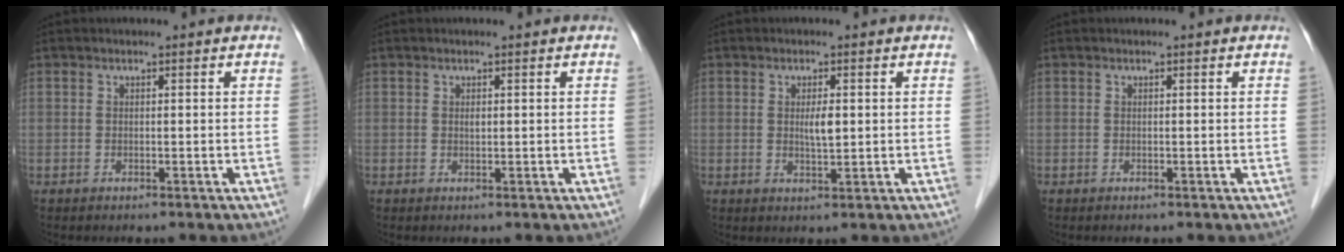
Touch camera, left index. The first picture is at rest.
{"total": 0.6, "force": [0.2, 0.3, 0.4], "torque": [-0.009, 0.001, 0.005]}
{"total": 2.5, "force": [0.4, 0.6, 2.4], "torque": [-0.043, -0.002, 0.008]}
{"total": 0.0}